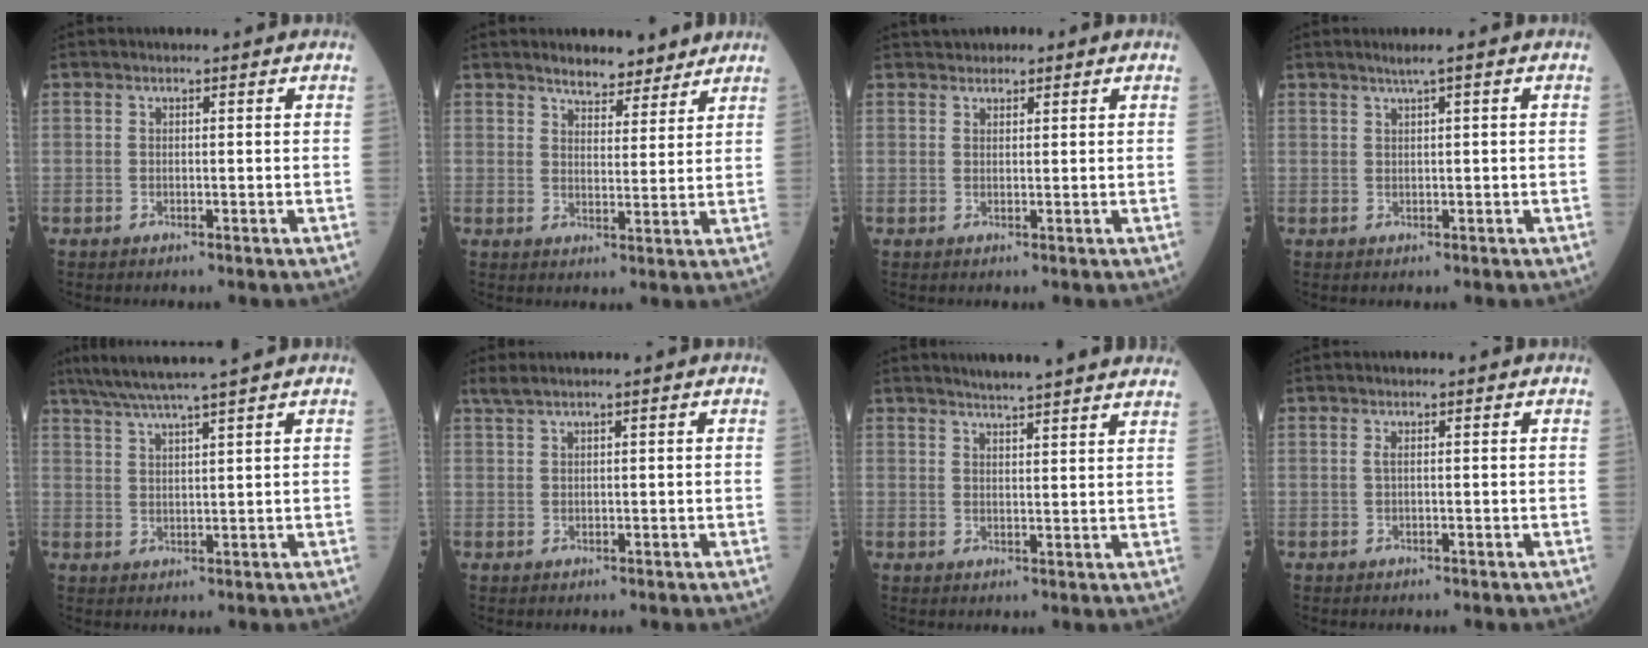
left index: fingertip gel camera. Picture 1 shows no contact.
{"total": 5.6, "force": [4.9, 2.0, 1.7], "torque": [-0.023, 0.005, 0.074]}
{"total": 2.3, "force": [1.9, 1.2, 0.5], "torque": [-0.006, 0.021, 0.025]}
{"total": 1.6, "force": [0.9, -0.5, 1.2], "torque": [-0.026, 0.001, 0.023]}
{"total": 9.7, "force": [8.1, -1.1, 5.1], "torque": [-0.084, 0.025, 0.127]}
{"total": 2.1, "force": [1.8, -0.3, 1.1], "torque": [-0.025, 0.021, 0.039]}
{"total": 12.6, "force": [11.5, 0.3, 5.1], "torque": [-0.068, 0.007, 0.132]}
{"total": 0.6, "force": [0.2, -0.1, 0.6], "torque": [-0.017, 0.000, 0.001]}